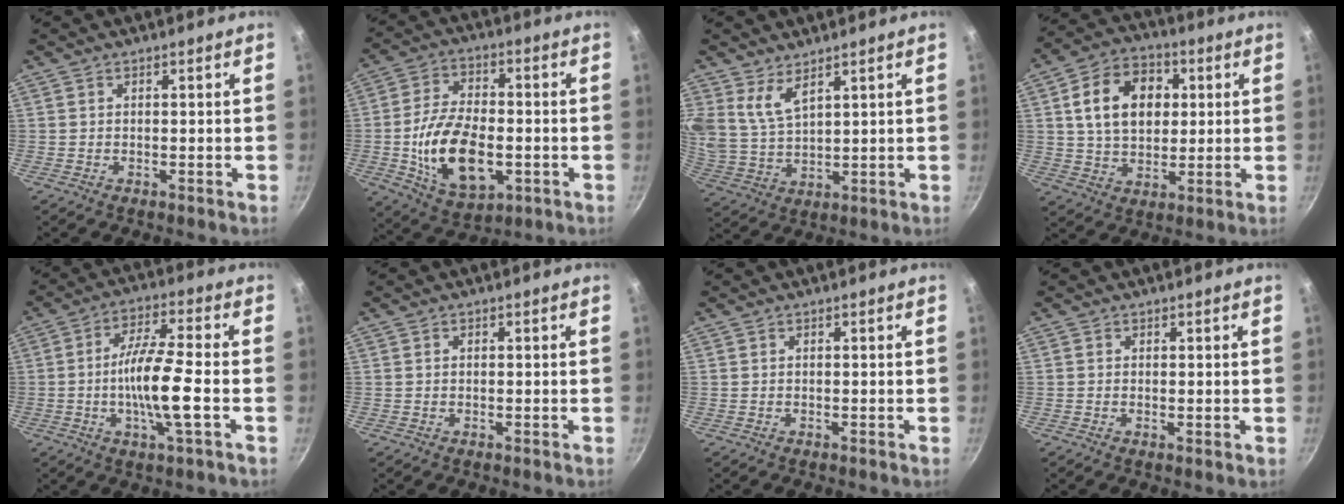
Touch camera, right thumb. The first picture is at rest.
{"total": 16.8, "force": [-3.1, 9.5, 13.5], "torque": [-0.232, 0.013, -0.047]}
{"total": 5.7, "force": [3.8, 2.8, 3.2], "torque": [-0.058, -0.031, 0.084]}
{"total": 14.7, "force": [3.1, 10.5, 9.8], "torque": [-0.136, 0.009, 0.045]}
{"total": 11.4, "force": [-2.3, 1.7, 11.0], "torque": [-0.203, 0.020, -0.049]}
{"total": 0.7, "force": [0.2, 0.5, 0.4], "torque": [-0.006, 0.003, 0.003]}
{"total": 0.0}
{"total": 0.5, "force": [0.2, 0.2, 0.4], "torque": [-0.006, -0.007, -0.001]}